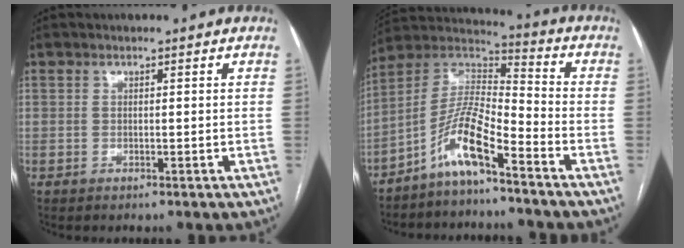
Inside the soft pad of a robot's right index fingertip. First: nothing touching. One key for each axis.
{"total": 10.0, "fx": -6.3, "fy": 1.2, "fz": 7.6, "tx": -0.156, "ty": 0.016, "tz": -0.127}